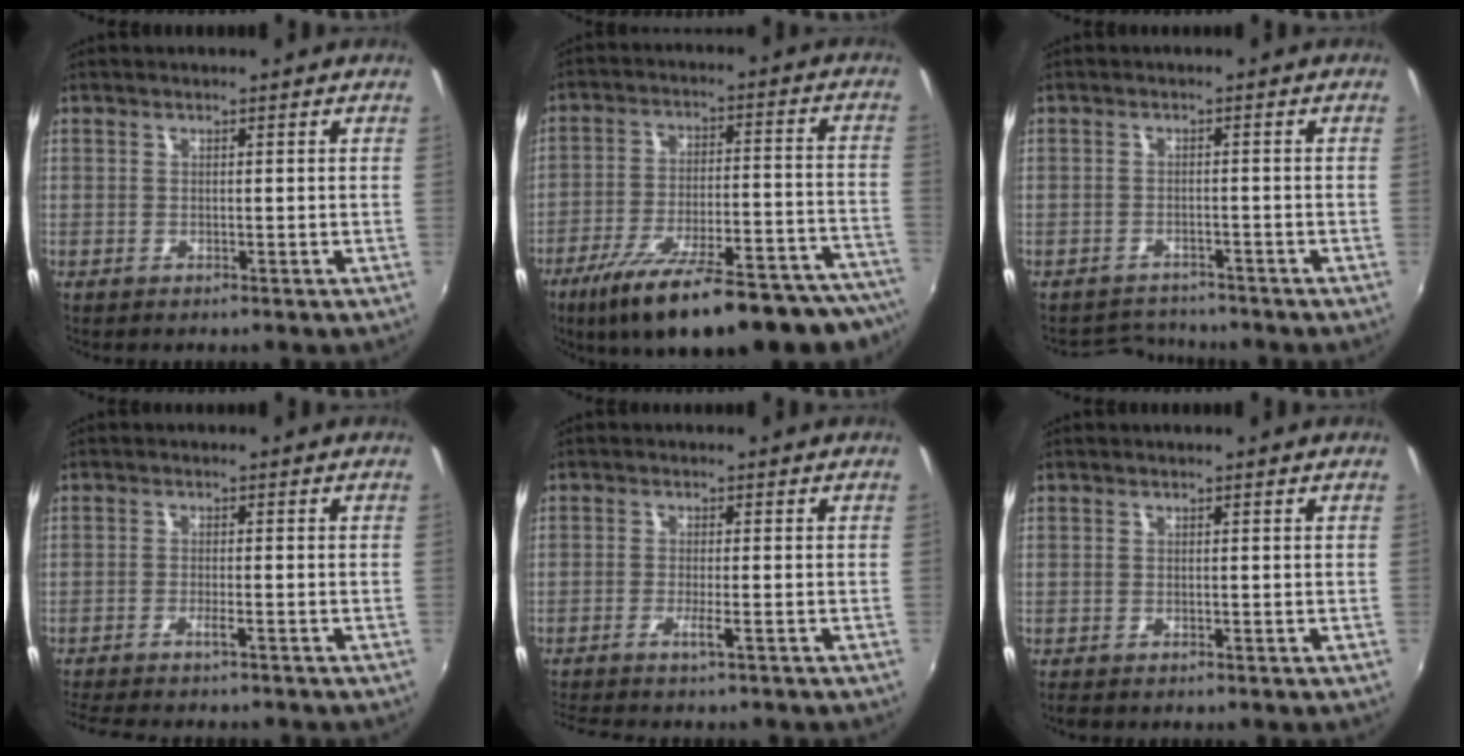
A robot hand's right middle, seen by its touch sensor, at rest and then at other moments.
{"total": 28.9, "force": [-24.0, 5.7, 15.0], "torque": [-0.218, -0.043, -0.330]}
{"total": 4.1, "force": [-4.0, 1.0, -0.4], "torque": [-0.009, 0.009, -0.068]}
{"total": 6.5, "force": [-5.7, 0.4, 3.1], "torque": [-0.074, -0.011, -0.095]}
{"total": 4.1, "force": [-3.2, -0.3, 2.5], "torque": [-0.060, -0.005, -0.061]}
{"total": 0.9, "force": [-0.7, 0.3, 0.4], "torque": [-0.010, -0.006, -0.014]}